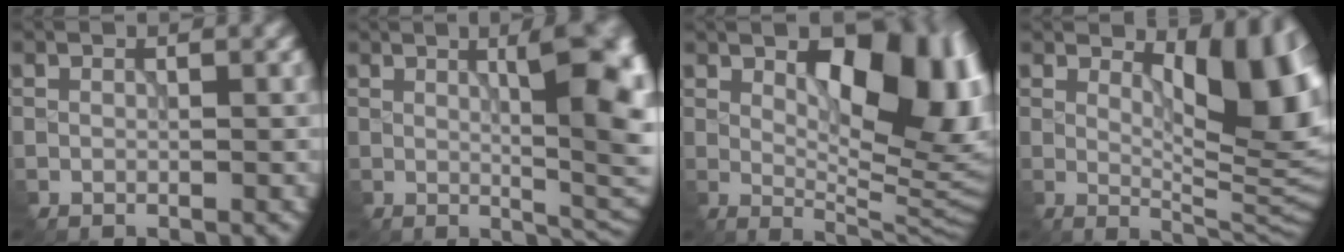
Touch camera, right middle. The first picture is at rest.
{"total": 10.2, "force": [1.4, 3.2, 9.6], "torque": [-0.095, 0.011, 0.022]}
{"total": 12.4, "force": [2.9, 5.9, 10.5], "torque": [-0.127, -0.006, 0.049]}
{"total": 9.2, "force": [3.1, 3.7, 7.8], "torque": [-0.103, -0.012, 0.053]}